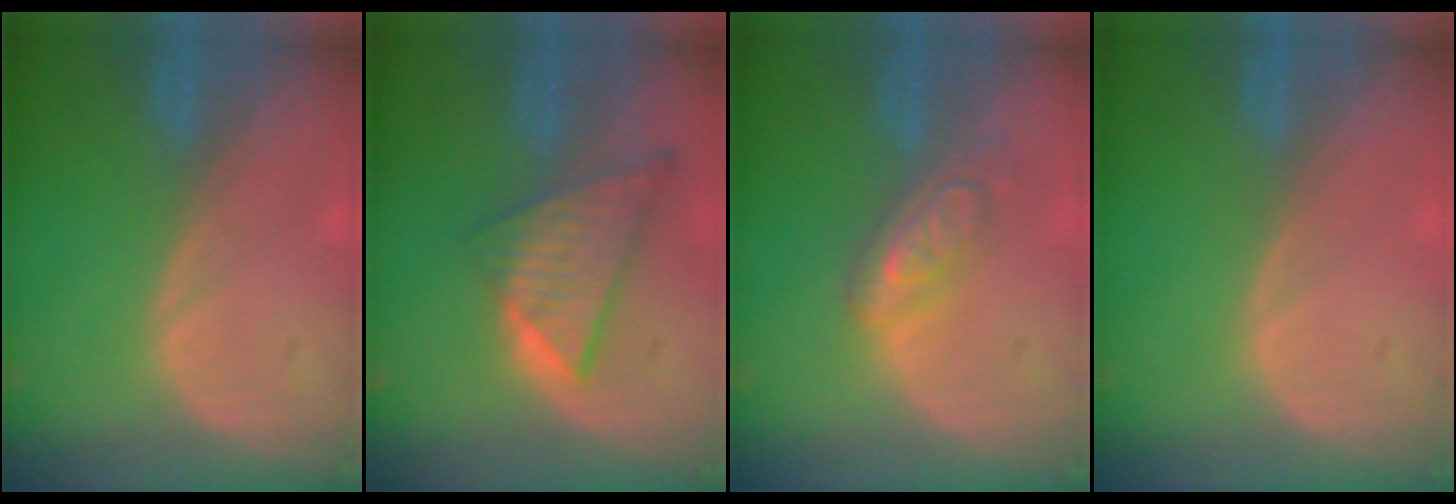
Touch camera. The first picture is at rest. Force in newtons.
{"total": 8.7, "press": 7.5, "slide": 4.5}
{"total": 5.7, "press": 4.9, "slide": 2.9}
{"total": 0.0}